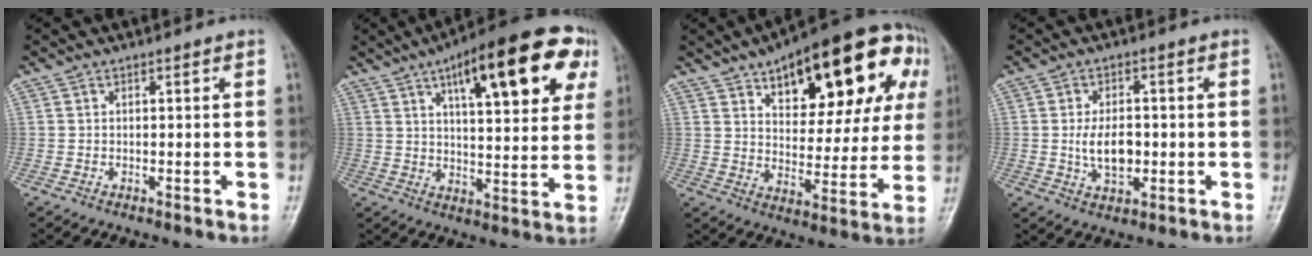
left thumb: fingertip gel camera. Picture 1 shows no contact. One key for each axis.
{"total": 21.8, "fx": 9.7, "fy": 7.4, "fz": 18.1, "tx": -0.225, "ty": -0.002, "tz": 0.132}
{"total": 26.0, "fx": 11.6, "fy": 12.0, "fz": 19.9, "tx": -0.228, "ty": 0.001, "tz": 0.163}
{"total": 6.8, "fx": -0.5, "fy": 4.0, "fz": 5.5, "tx": -0.089, "ty": -0.001, "tz": -0.006}